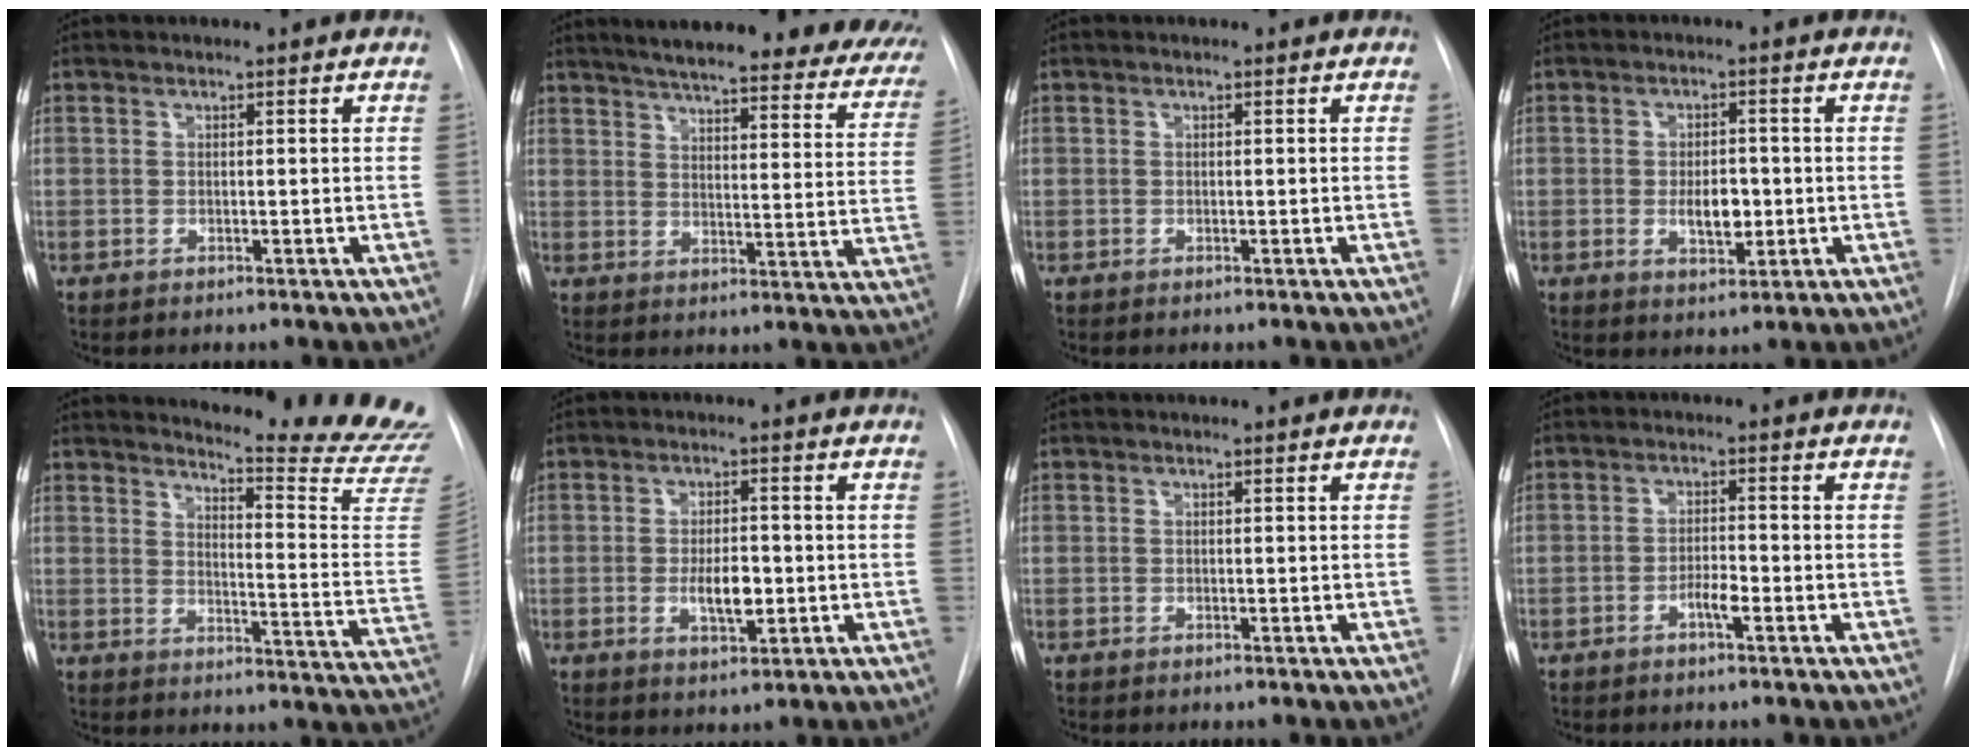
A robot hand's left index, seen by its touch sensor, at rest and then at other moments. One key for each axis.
{"total": 29.3, "fx": 25.0, "fy": 5.4, "fz": 14.3, "tx": -0.187, "ty": -0.060, "tz": 0.286}
{"total": 0.0}
{"total": 4.8, "fx": -0.6, "fy": 2.3, "fz": 4.1, "tx": -0.064, "ty": -0.002, "tz": -0.005}
{"total": 20.2, "fx": 19.7, "fy": -1.1, "fz": 4.5, "tx": -0.067, "ty": -0.165, "tz": 0.220}
{"total": 5.0, "fx": -0.9, "fy": 2.0, "fz": 4.6, "tx": -0.077, "ty": -0.003, "tz": -0.010}
{"total": 0.0}
{"total": 2.6, "fx": -1.4, "fy": 0.4, "fz": 2.1, "tx": -0.034, "ty": 0.002, "tz": -0.025}